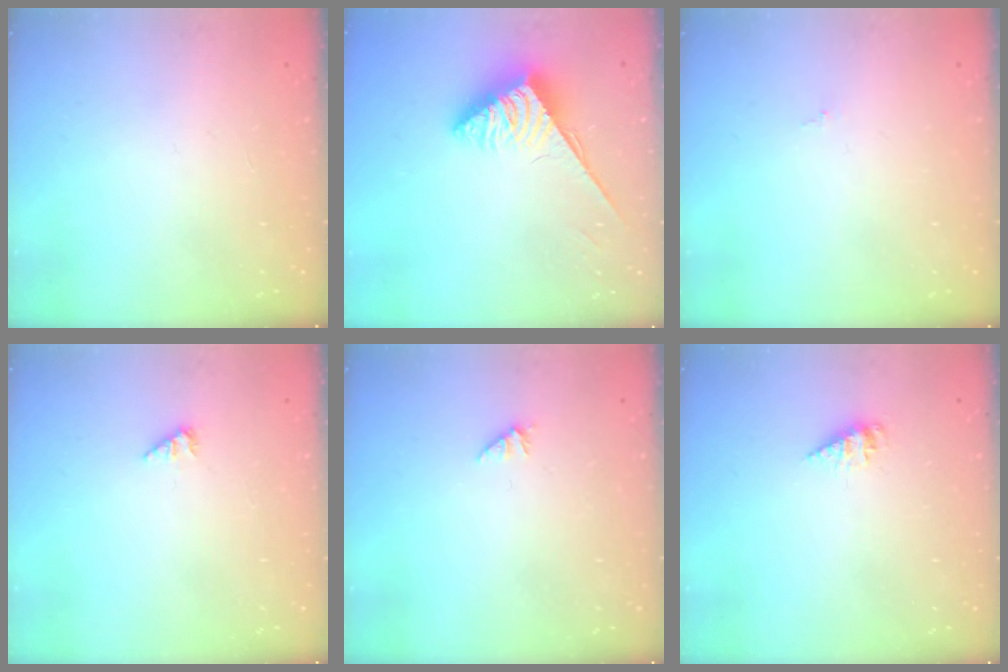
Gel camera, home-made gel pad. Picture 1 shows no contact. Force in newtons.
{"total": 3.8, "press": 3.7, "slide": 0.5}
{"total": 0.0}
{"total": 1.7, "press": 1.7, "slide": 0.3}
{"total": 0.0}
{"total": 2.1, "press": 2.1, "slide": 0.2}